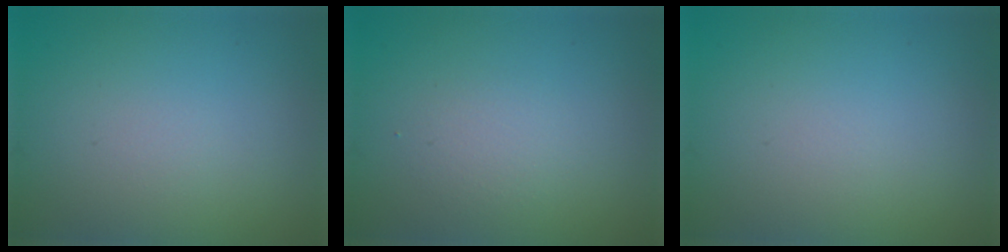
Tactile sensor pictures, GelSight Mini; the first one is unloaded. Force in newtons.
{"total": 1.4, "press": 1.4, "slide": 0.1}
{"total": 0.0}